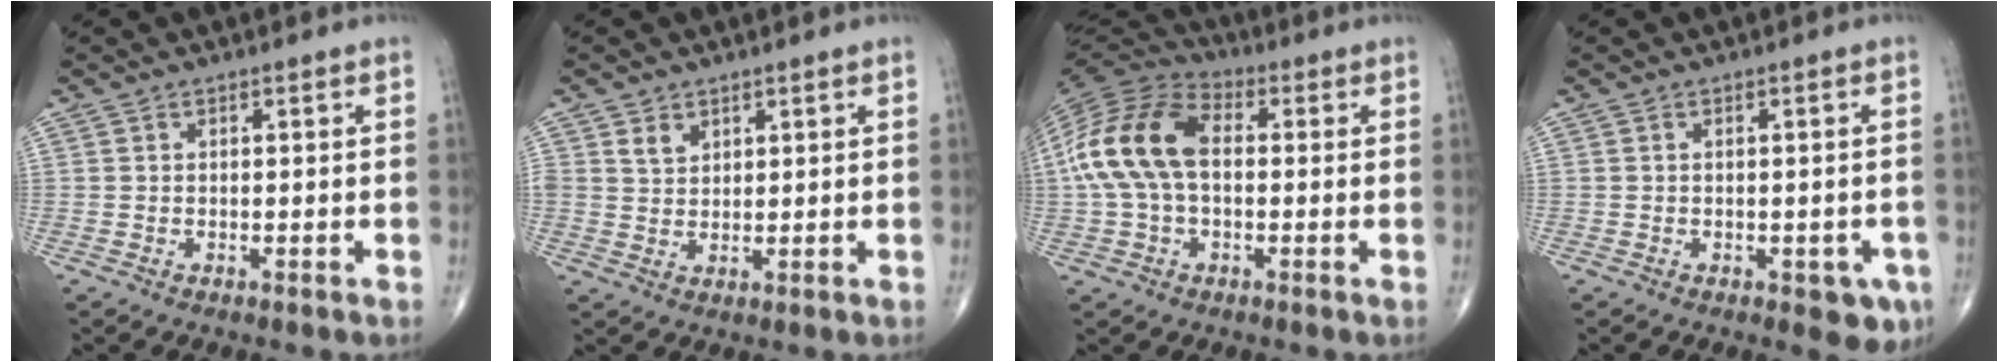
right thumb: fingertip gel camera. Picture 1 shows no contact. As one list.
[{"total": 2.8, "force": [1.7, 2.0, 1.1], "torque": [-0.007, -0.014, 0.034]}, {"total": 15.4, "force": [0.8, 9.5, 12.0], "torque": [-0.245, 0.035, 0.004]}, {"total": 4.9, "force": [-2.0, 2.3, 3.9], "torque": [-0.026, -0.002, -0.020]}]